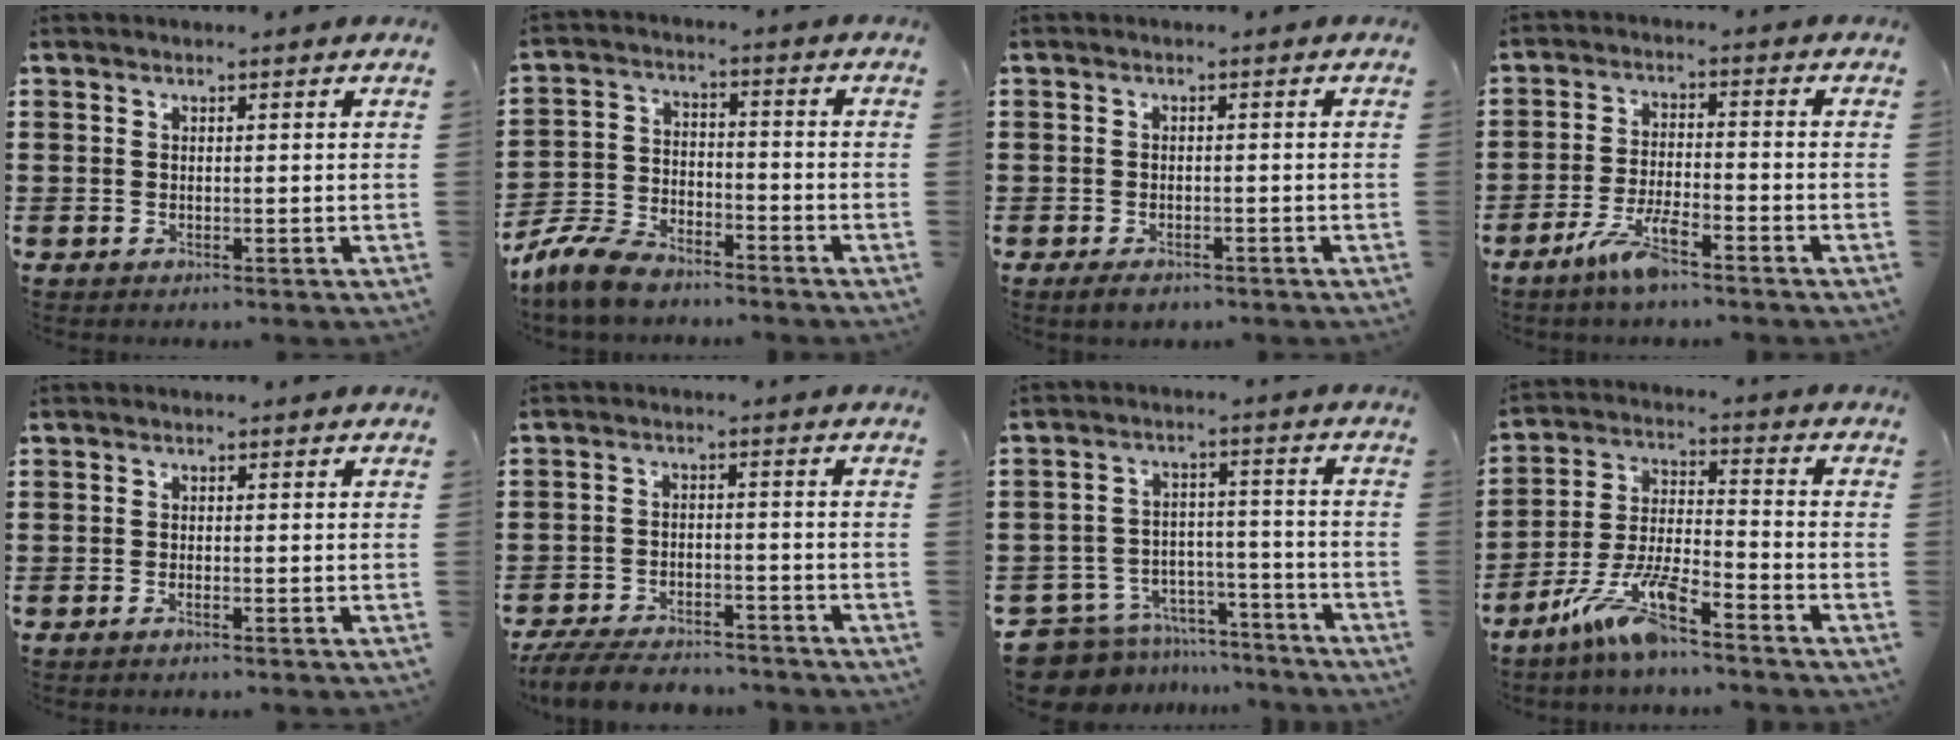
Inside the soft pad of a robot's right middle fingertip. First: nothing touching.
{"total": 8.2, "force": [-7.5, 2.3, 2.5], "torque": [-0.071, 0.014, -0.153]}
{"total": 1.8, "force": [-1.4, 0.8, 0.7], "torque": [-0.016, 0.000, -0.028]}
{"total": 5.9, "force": [-4.1, 1.2, 4.1], "torque": [-0.092, -0.001, -0.079]}
{"total": 0.6, "force": [-0.5, 0.1, 0.4], "torque": [-0.010, -0.003, -0.008]}
{"total": 6.0, "force": [-5.7, 1.1, 1.4], "torque": [-0.036, 0.003, -0.116]}
{"total": 9.3, "force": [-8.7, 3.0, 1.3], "torque": [-0.041, 0.023, -0.174]}
{"total": 10.0, "force": [-7.5, 1.6, 6.4], "torque": [-0.144, -0.001, -0.146]}